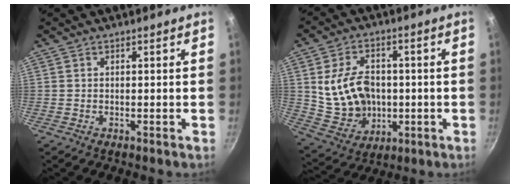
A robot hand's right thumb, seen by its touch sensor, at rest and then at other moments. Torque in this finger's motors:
{"motor_torque": [0.55, 0.76, 0.09, 0.09, 0.31]}